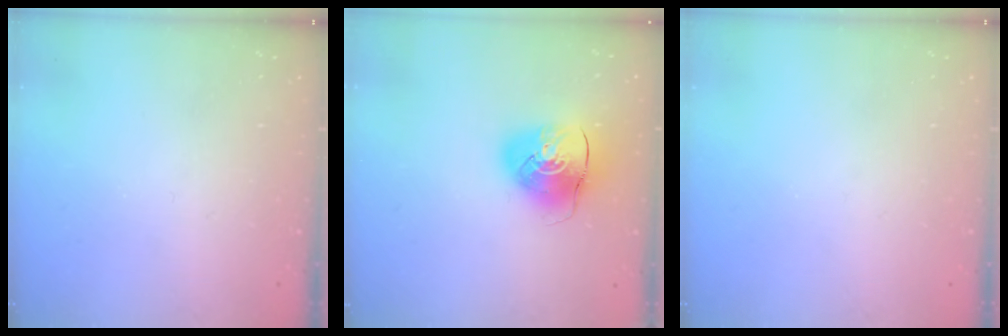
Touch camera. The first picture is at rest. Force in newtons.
{"total": 9.7, "press": 9.6, "slide": 1.4}
{"total": 0.0}